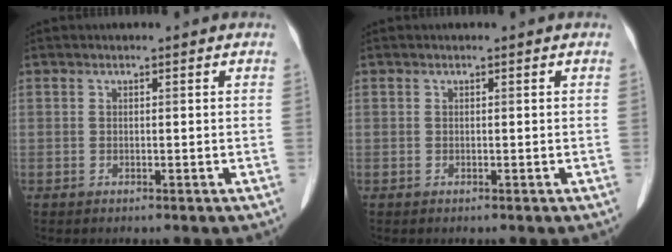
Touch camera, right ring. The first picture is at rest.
{"total": 0.0}